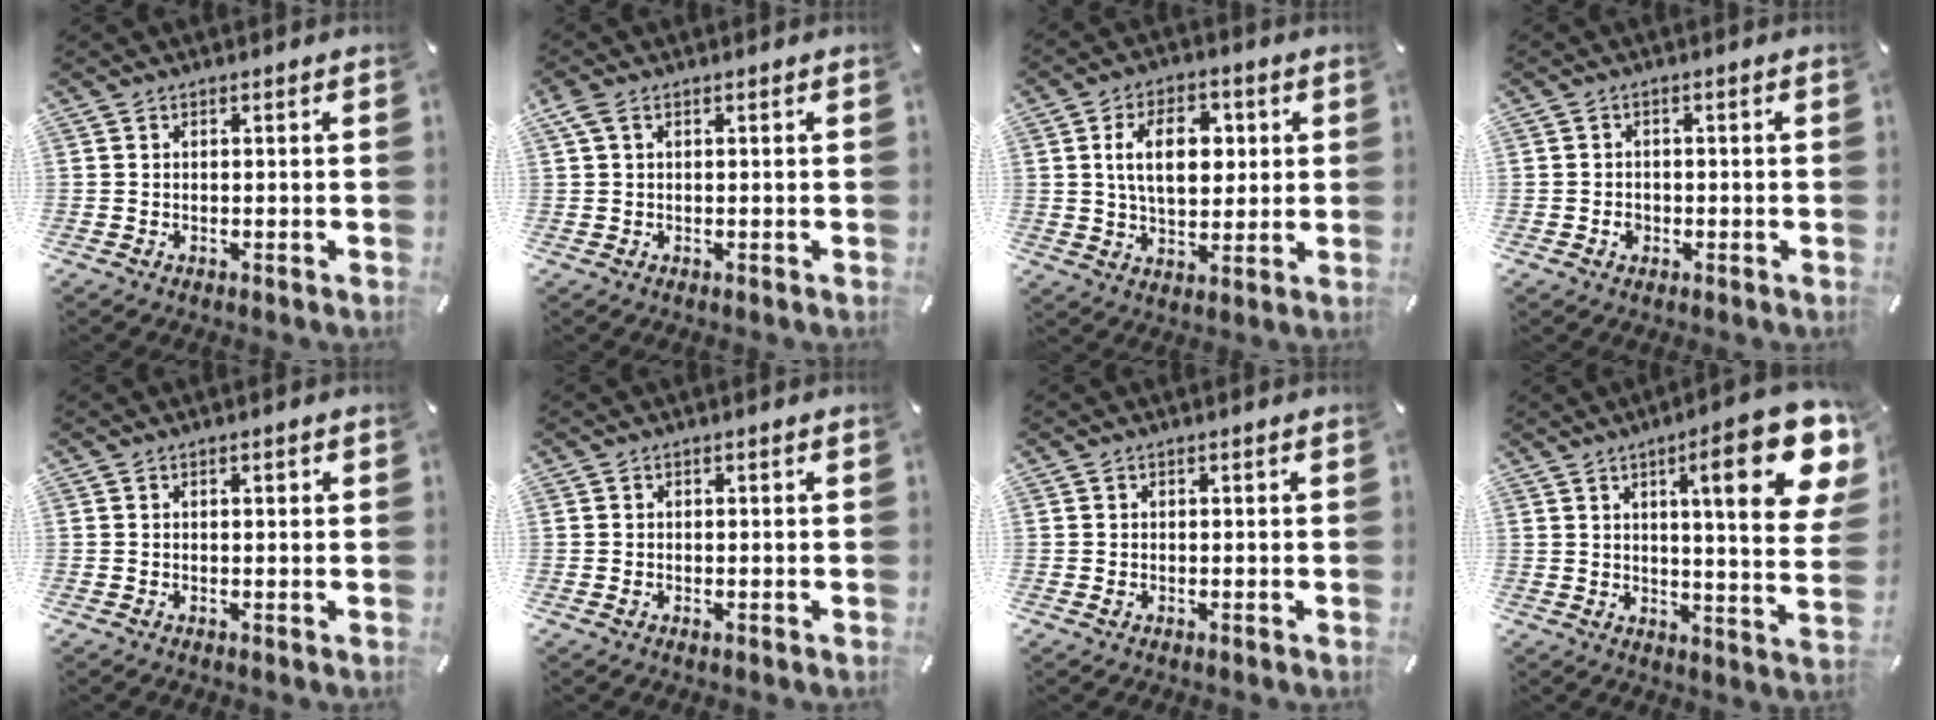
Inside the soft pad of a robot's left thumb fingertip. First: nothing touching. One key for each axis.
{"total": 2.4, "fx": 0.7, "fy": 1.1, "fz": 2.0, "tx": -0.044, "ty": 0.004, "tz": 0.012}
{"total": 12.0, "fx": 2.4, "fy": 7.8, "fz": 8.9, "tx": -0.152, "ty": 0.002, "tz": 0.036}
{"total": 2.0, "fx": -0.6, "fy": 1.7, "fz": 0.9, "tx": -0.018, "ty": 0.005, "tz": -0.014}
{"total": 0.9, "fx": 0.3, "fy": 0.3, "fz": 0.7, "tx": -0.014, "ty": 0.003, "tz": 0.003}
{"total": 0.8, "fx": -0.3, "fy": 0.4, "fz": 0.6, "tx": -0.010, "ty": -0.004, "tz": -0.004}
{"total": 0.5, "fx": 0.0, "fy": 0.3, "fz": 0.4, "tx": -0.008, "ty": -0.001, "tz": 0.000}
{"total": 20.5, "fx": 9.0, "fy": 4.4, "fz": 17.9, "tx": -0.257, "ty": -0.046, "tz": 0.121}